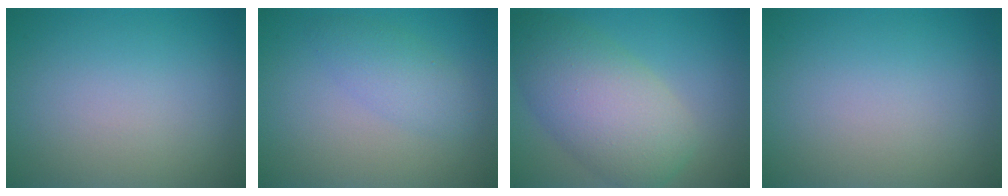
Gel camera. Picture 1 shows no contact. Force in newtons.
{"total": 2.5, "press": 2.5, "slide": 0.1}
{"total": 7.8, "press": 7.8, "slide": 0.3}
{"total": 0.0}